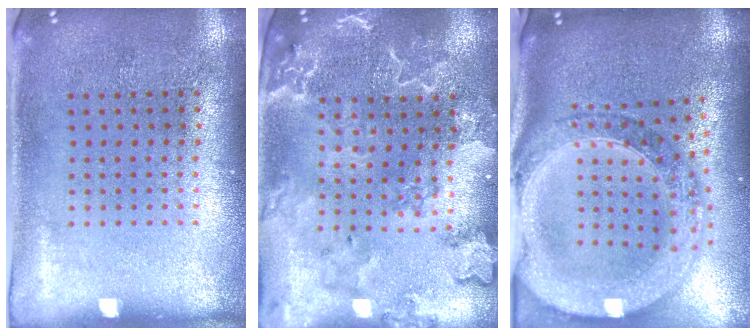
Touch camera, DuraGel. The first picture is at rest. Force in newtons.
{"total": 2.6, "press": 2.5, "slide": 0.9}
{"total": 2.9, "press": 2.4, "slide": 1.5}